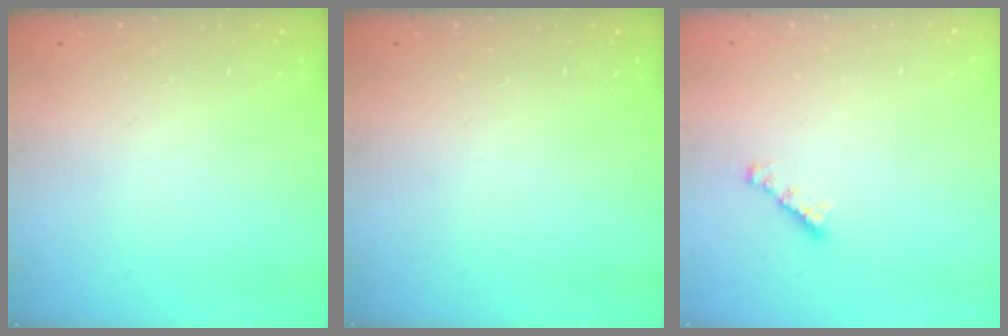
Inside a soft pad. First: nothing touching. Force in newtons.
{"total": 0.0}
{"total": 3.0, "press": 3.0, "slide": 0.1}